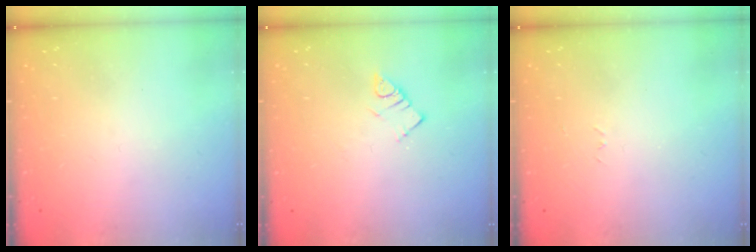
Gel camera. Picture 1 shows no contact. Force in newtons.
{"total": 3.6, "press": 3.5, "slide": 0.3}
{"total": 2.6, "press": 2.6, "slide": 0.4}